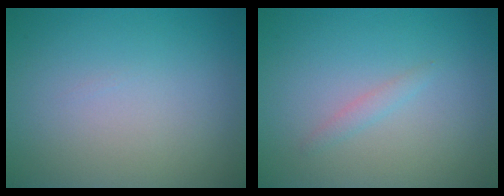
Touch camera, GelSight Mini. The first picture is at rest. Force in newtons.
{"total": 0.9, "press": 0.9, "slide": 0.1}